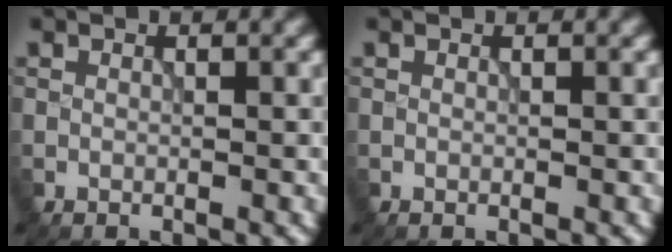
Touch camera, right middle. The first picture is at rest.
{"total": 0.0}